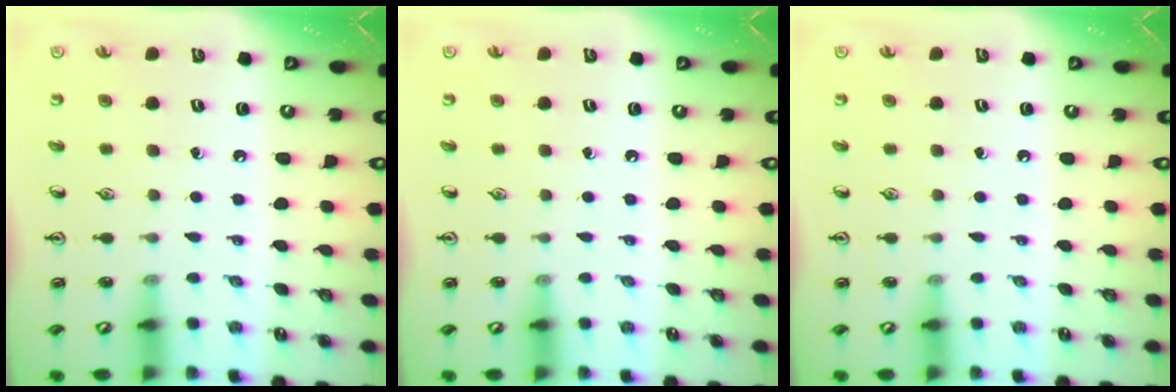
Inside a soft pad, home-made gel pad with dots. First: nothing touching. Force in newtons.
{"total": 0.0}
{"total": 0.0}